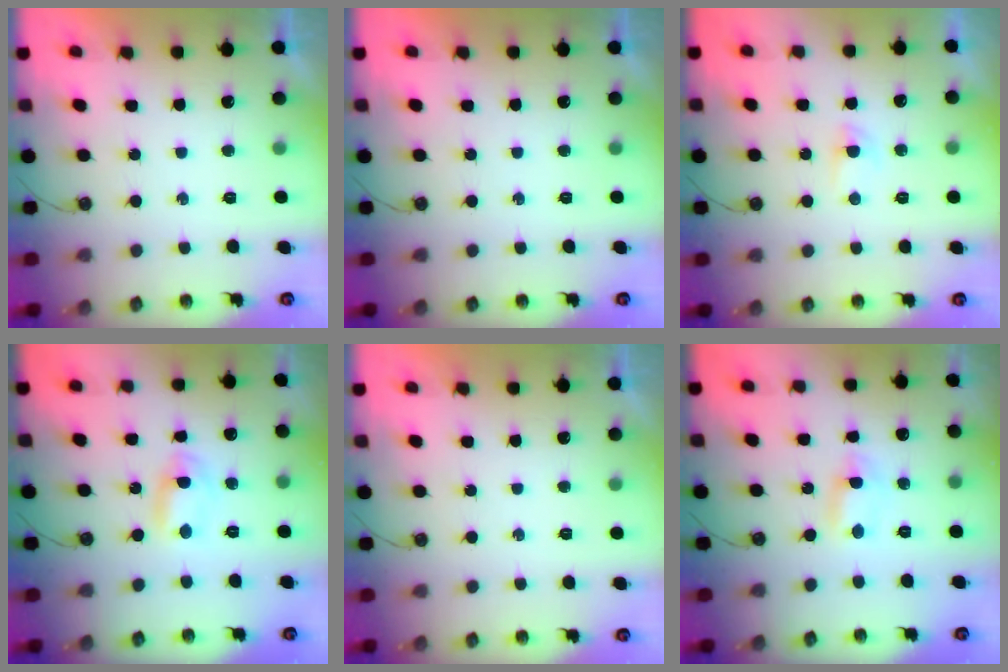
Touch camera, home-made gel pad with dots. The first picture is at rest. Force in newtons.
{"total": 0.0}
{"total": 2.2, "press": 2.2, "slide": 0.4}
{"total": 2.1, "press": 1.7, "slide": 1.2}
{"total": 0.0}
{"total": 1.2, "press": 1.0, "slide": 0.6}